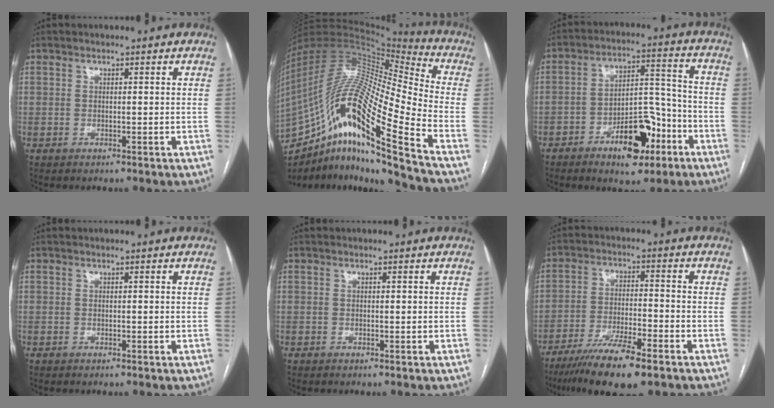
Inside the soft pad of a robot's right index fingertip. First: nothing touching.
{"total": 24.1, "force": [-13.7, 1.1, 19.8], "torque": [-0.387, -0.005, -0.249]}
{"total": 12.1, "force": [-6.4, 5.1, 8.9], "torque": [-0.139, 0.025, -0.091]}
{"total": 0.0}
{"total": 0.0}
{"total": 11.8, "force": [-8.2, 1.7, 8.2], "torque": [-0.143, -0.025, -0.138]}